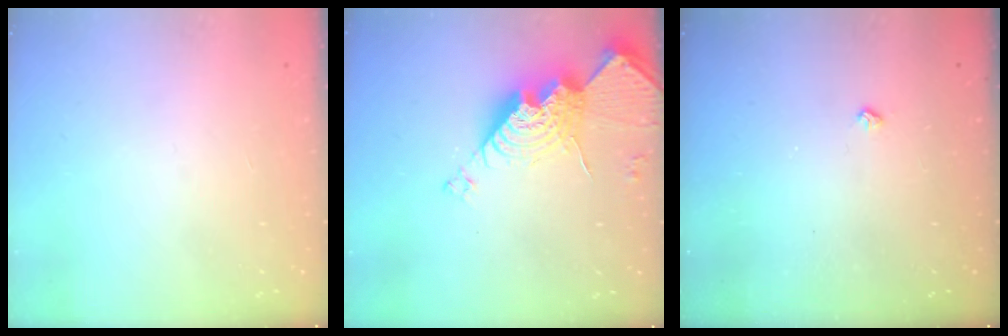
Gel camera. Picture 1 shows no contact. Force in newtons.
{"total": 17.1, "press": 17.1, "slide": 1.3}
{"total": 2.5, "press": 2.4, "slide": 0.5}